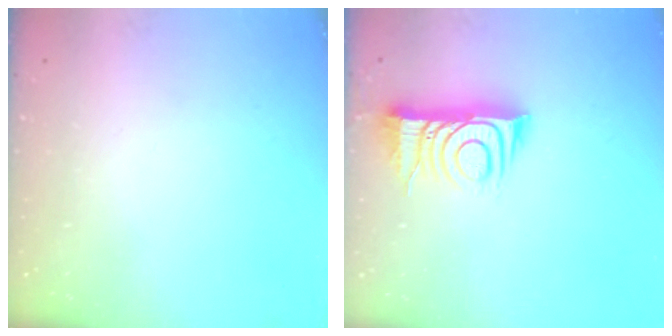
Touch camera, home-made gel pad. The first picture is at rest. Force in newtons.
{"total": 11.5, "press": 11.4, "slide": 1.1}